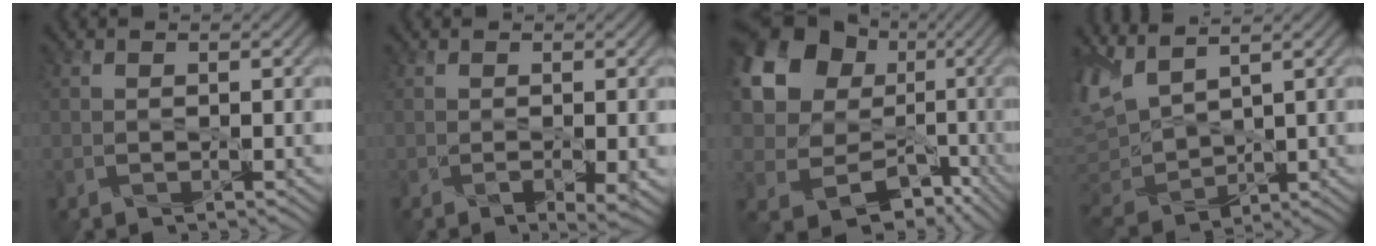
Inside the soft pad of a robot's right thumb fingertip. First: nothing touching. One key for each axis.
{"total": 2.1, "fx": -0.6, "fy": 0.3, "fz": 2.0, "tx": -0.040, "ty": -0.007, "tz": -0.006}
{"total": 16.8, "fx": 2.6, "fy": 14.2, "fz": 8.5, "tx": -0.205, "ty": -0.012, "tz": 0.063}
{"total": 7.8, "fx": 4.2, "fy": 3.6, "fz": 5.5, "tx": -0.169, "ty": 0.009, "tz": 0.083}